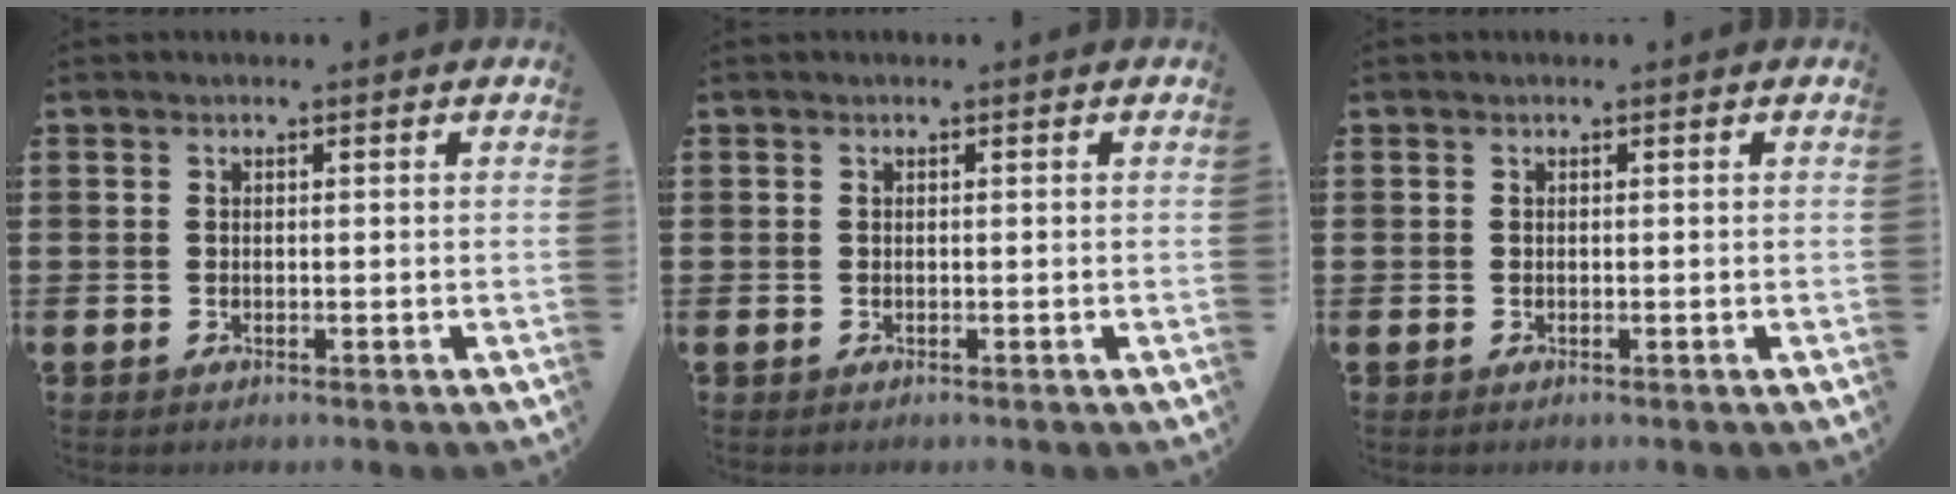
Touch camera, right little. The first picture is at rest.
{"total": 0.0}
{"total": 0.0}